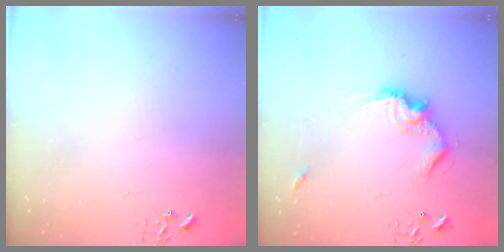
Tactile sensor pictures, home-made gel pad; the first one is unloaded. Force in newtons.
{"total": 13.8, "press": 13.7, "slide": 1.1}